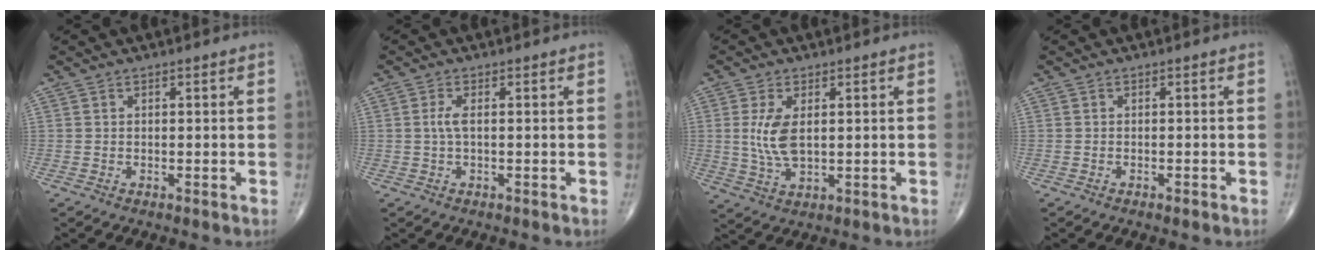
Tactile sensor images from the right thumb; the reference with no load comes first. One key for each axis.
{"total": 1.9, "fx": 0.0, "fy": 0.4, "fz": 1.8, "tx": -0.050, "ty": 0.001, "tz": 0.000}
{"total": 6.8, "fx": 0.9, "fy": 3.3, "fz": 5.8, "tx": -0.123, "ty": -0.008, "tz": 0.023}
{"total": 0.7, "fx": -0.5, "fy": 0.2, "fz": 0.4, "tx": -0.009, "ty": 0.001, "tz": -0.008}